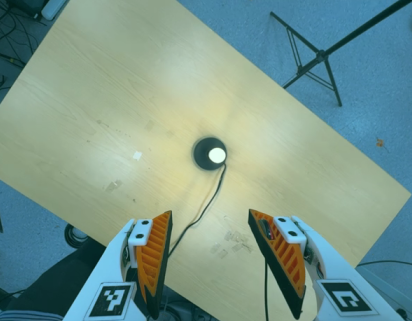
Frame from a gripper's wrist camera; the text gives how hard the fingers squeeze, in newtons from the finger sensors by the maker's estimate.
{"total": 0.0}